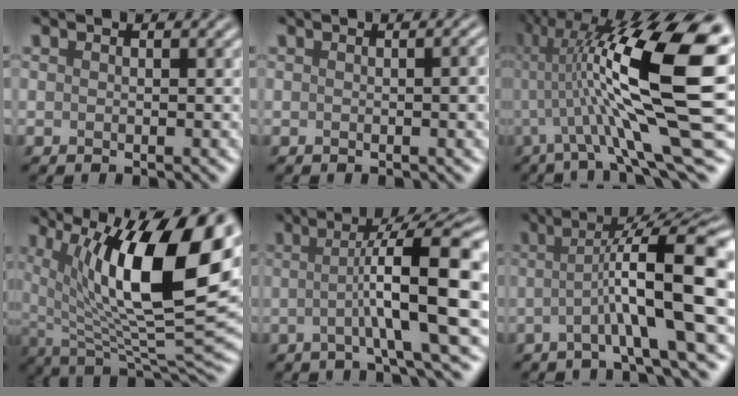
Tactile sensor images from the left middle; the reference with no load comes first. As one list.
[{"total": 1.9, "force": [-0.1, 0.4, 1.9], "torque": [-0.024, -0.001, -0.001]}, {"total": 16.4, "force": [1.6, 3.3, 16.0], "torque": [-0.267, 0.023, 0.033]}, {"total": 15.2, "force": [4.4, 5.3, 13.6], "torque": [-0.212, -0.005, 0.075]}, {"total": 10.8, "force": [-0.3, 1.7, 10.7], "torque": [-0.133, 0.020, -0.010]}, {"total": 9.9, "force": [-1.0, 1.5, 9.7], "torque": [-0.131, 0.023, -0.029]}]